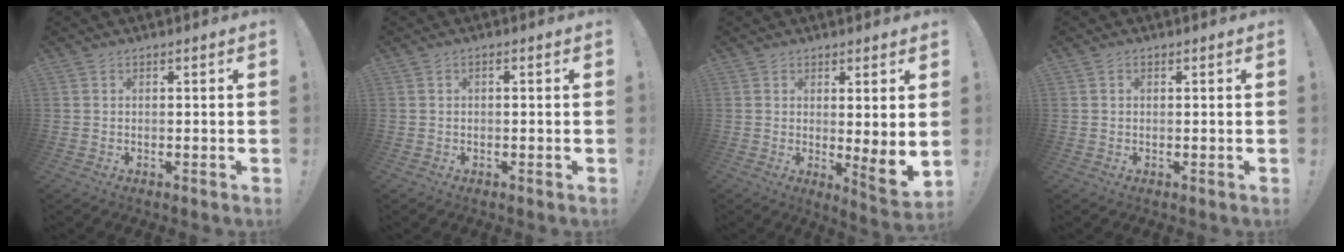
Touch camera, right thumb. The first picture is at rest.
{"total": 0.9, "force": [-0.7, 0.2, 0.6], "torque": [-0.018, 0.005, -0.010]}
{"total": 6.5, "force": [0.5, -0.3, 6.5], "torque": [-0.078, -0.031, 0.005]}
{"total": 0.6, "force": [0.2, 0.5, 0.2], "torque": [-0.004, 0.002, 0.004]}